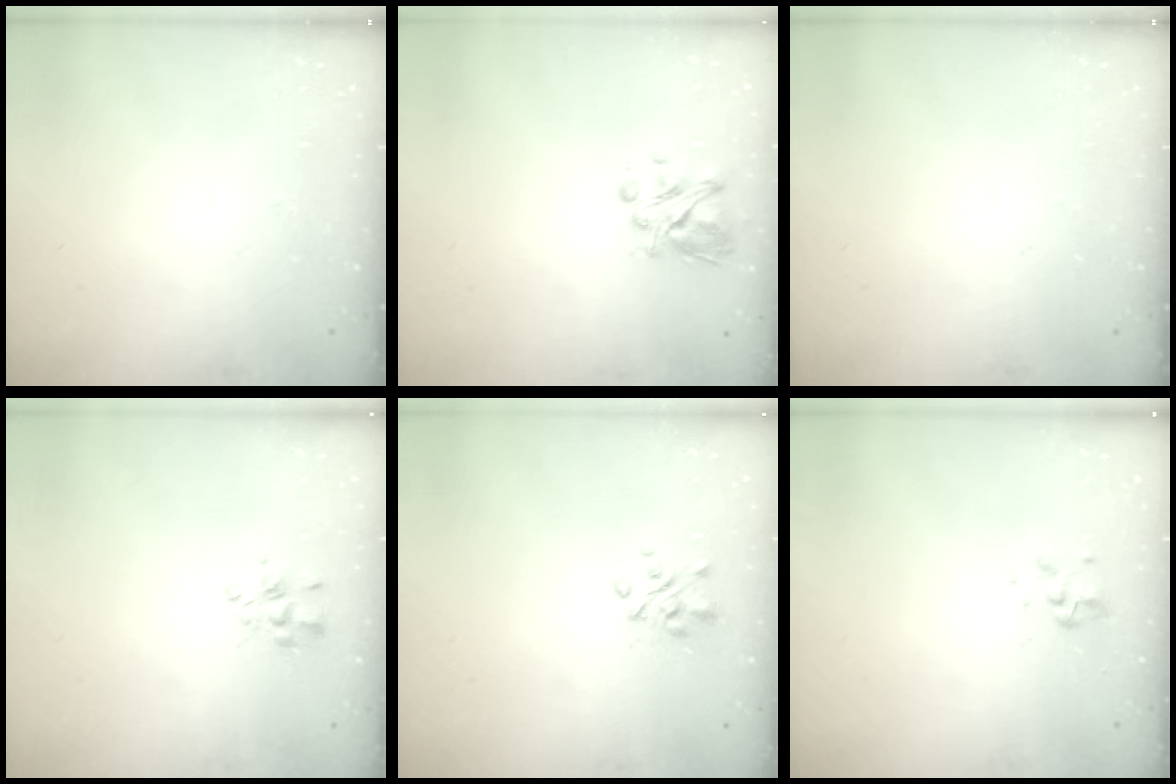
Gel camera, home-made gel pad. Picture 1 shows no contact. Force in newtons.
{"total": 4.7, "press": 4.6, "slide": 1.1}
{"total": 0.0}
{"total": 3.2, "press": 3.1, "slide": 0.6}
{"total": 2.7, "press": 2.5, "slide": 1.0}
{"total": 2.9, "press": 2.8, "slide": 0.9}